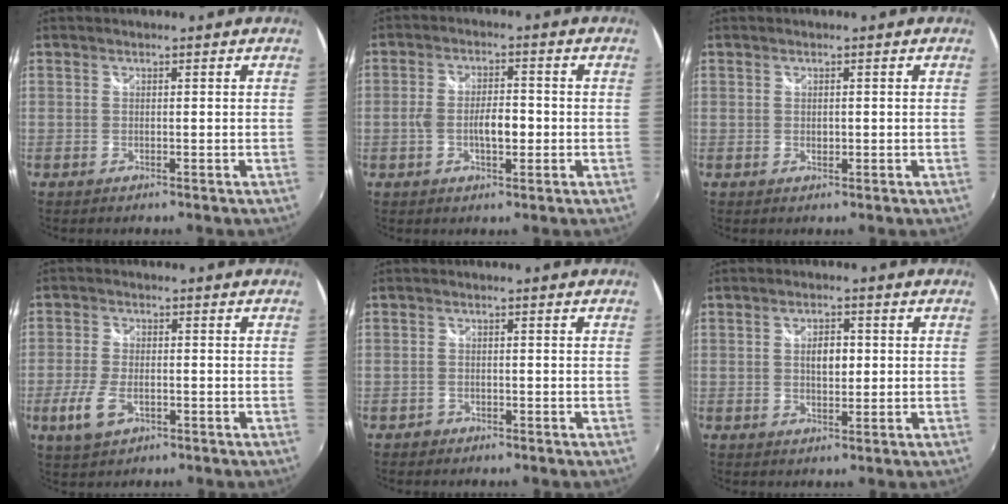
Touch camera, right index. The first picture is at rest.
{"total": 5.5, "force": [-1.3, 2.3, 4.8], "torque": [-0.090, 0.003, -0.023]}
{"total": 0.6, "force": [0.1, 0.5, 0.3], "torque": [-0.005, 0.000, 0.002]}
{"total": 6.4, "force": [-2.6, 3.3, 4.8], "torque": [-0.115, -0.010, -0.048]}
{"total": 1.4, "force": [-0.9, 1.0, 0.1], "torque": [-0.006, 0.000, -0.014]}
{"total": 3.7, "force": [0.5, 2.0, 3.1], "torque": [-0.049, 0.005, 0.008]}